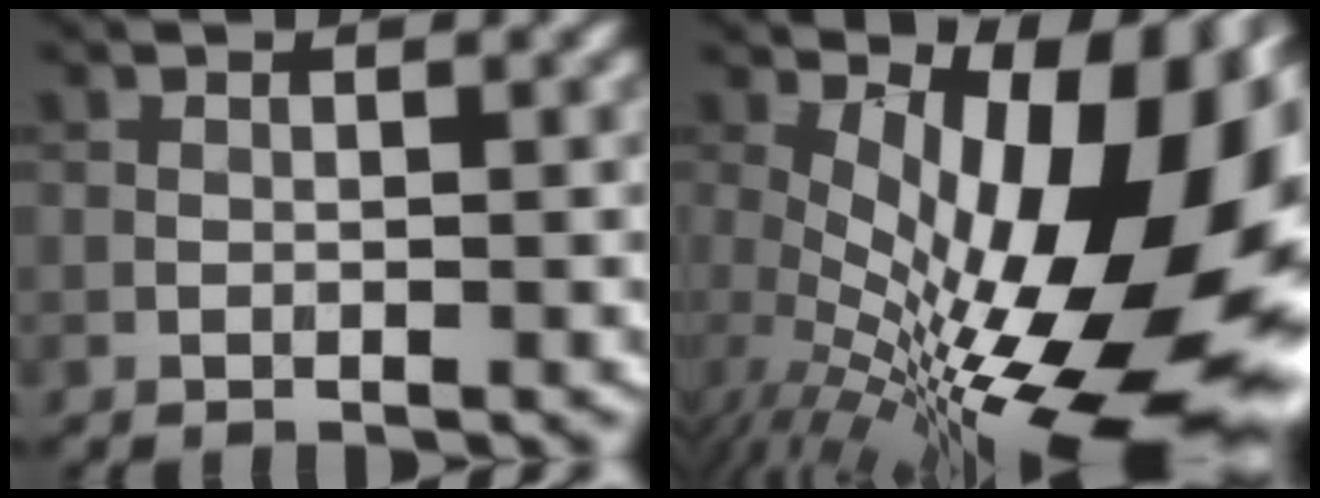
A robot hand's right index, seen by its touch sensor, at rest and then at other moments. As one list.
[{"total": 18.3, "force": [-0.1, 7.5, 16.7], "torque": [-0.219, 0.000, 0.004]}]